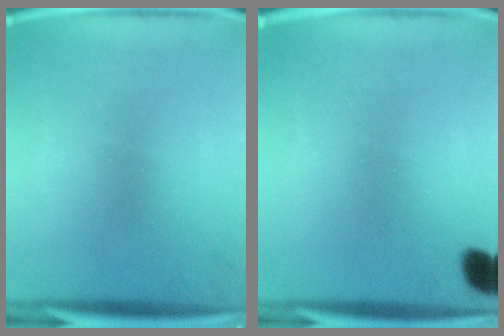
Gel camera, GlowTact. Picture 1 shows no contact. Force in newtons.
{"total": 3.8}